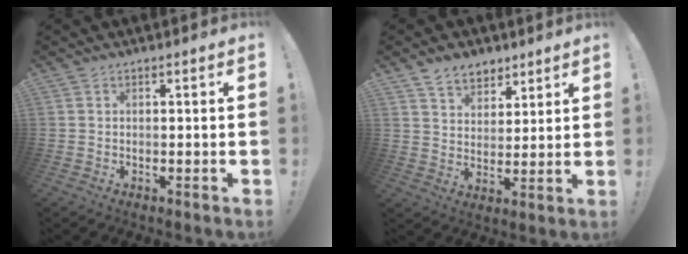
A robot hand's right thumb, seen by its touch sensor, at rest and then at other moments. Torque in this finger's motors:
{"motor_torque": [0.20, 0.31, 0.42, 0.28, -0.02]}